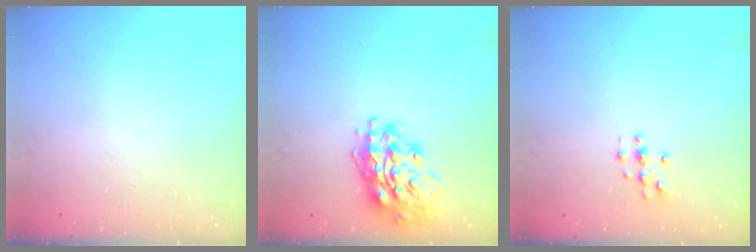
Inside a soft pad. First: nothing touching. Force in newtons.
{"total": 17.5, "press": 17.5, "slide": 0.9}
{"total": 2.9, "press": 2.9, "slide": 0.3}